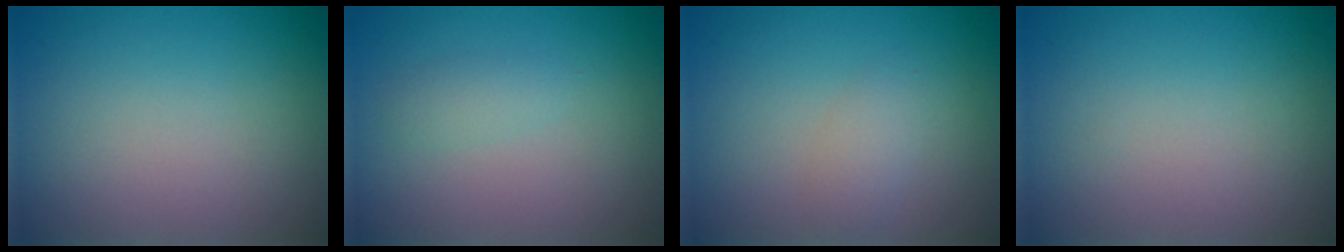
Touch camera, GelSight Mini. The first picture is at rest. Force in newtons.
{"total": 1.1, "press": 1.0, "slide": 0.1}
{"total": 1.6, "press": 1.6, "slide": 0.0}
{"total": 0.0}